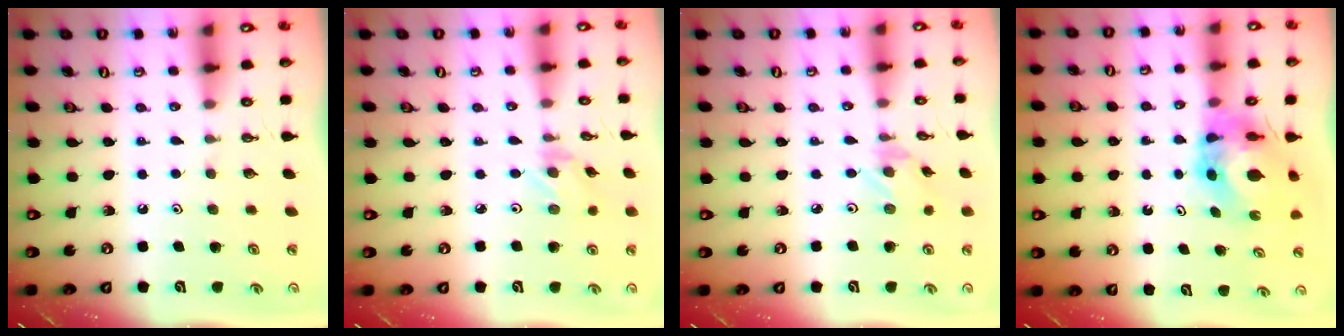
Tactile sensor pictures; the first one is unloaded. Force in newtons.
{"total": 0.8, "press": 0.6, "slide": 0.5}
{"total": 1.3, "press": 1.3, "slide": 0.1}
{"total": 8.1, "press": 8.1, "slide": 0.9}